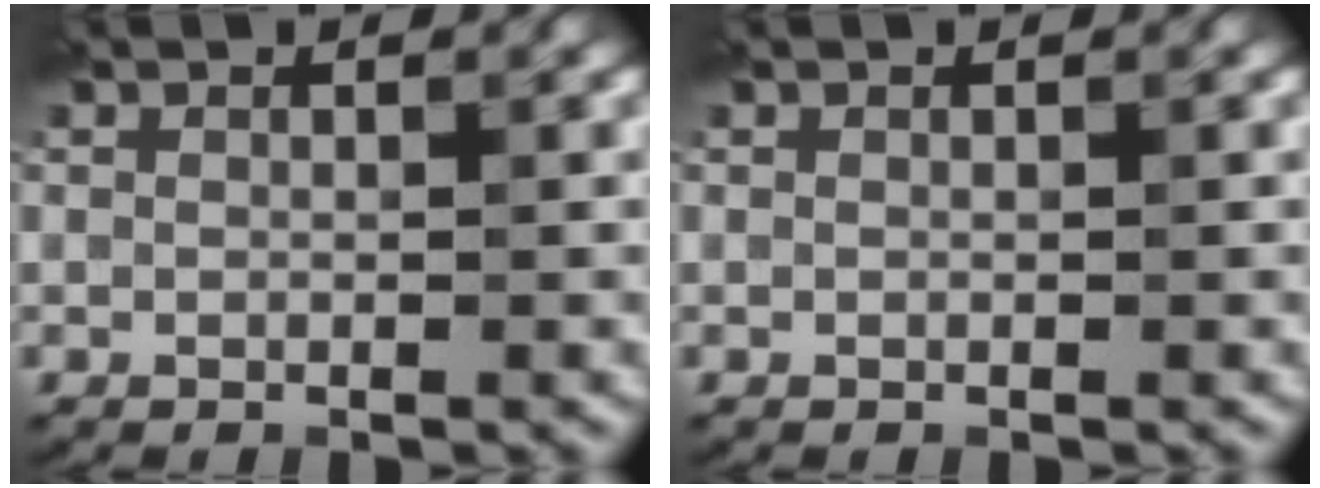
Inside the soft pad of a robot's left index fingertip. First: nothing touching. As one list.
[{"total": 0.0}]